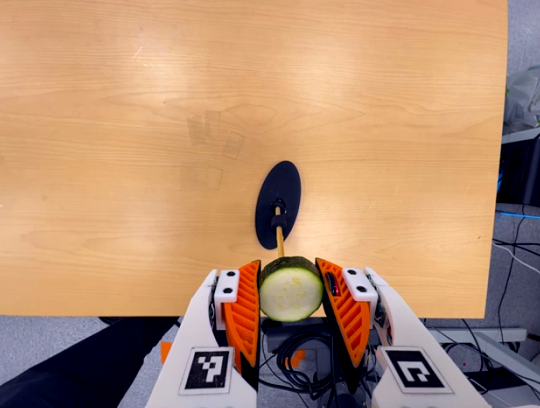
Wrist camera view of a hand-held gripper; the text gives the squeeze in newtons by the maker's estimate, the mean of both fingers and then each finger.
{"total": 13.7, "left": 13.5, "right": 13.8}